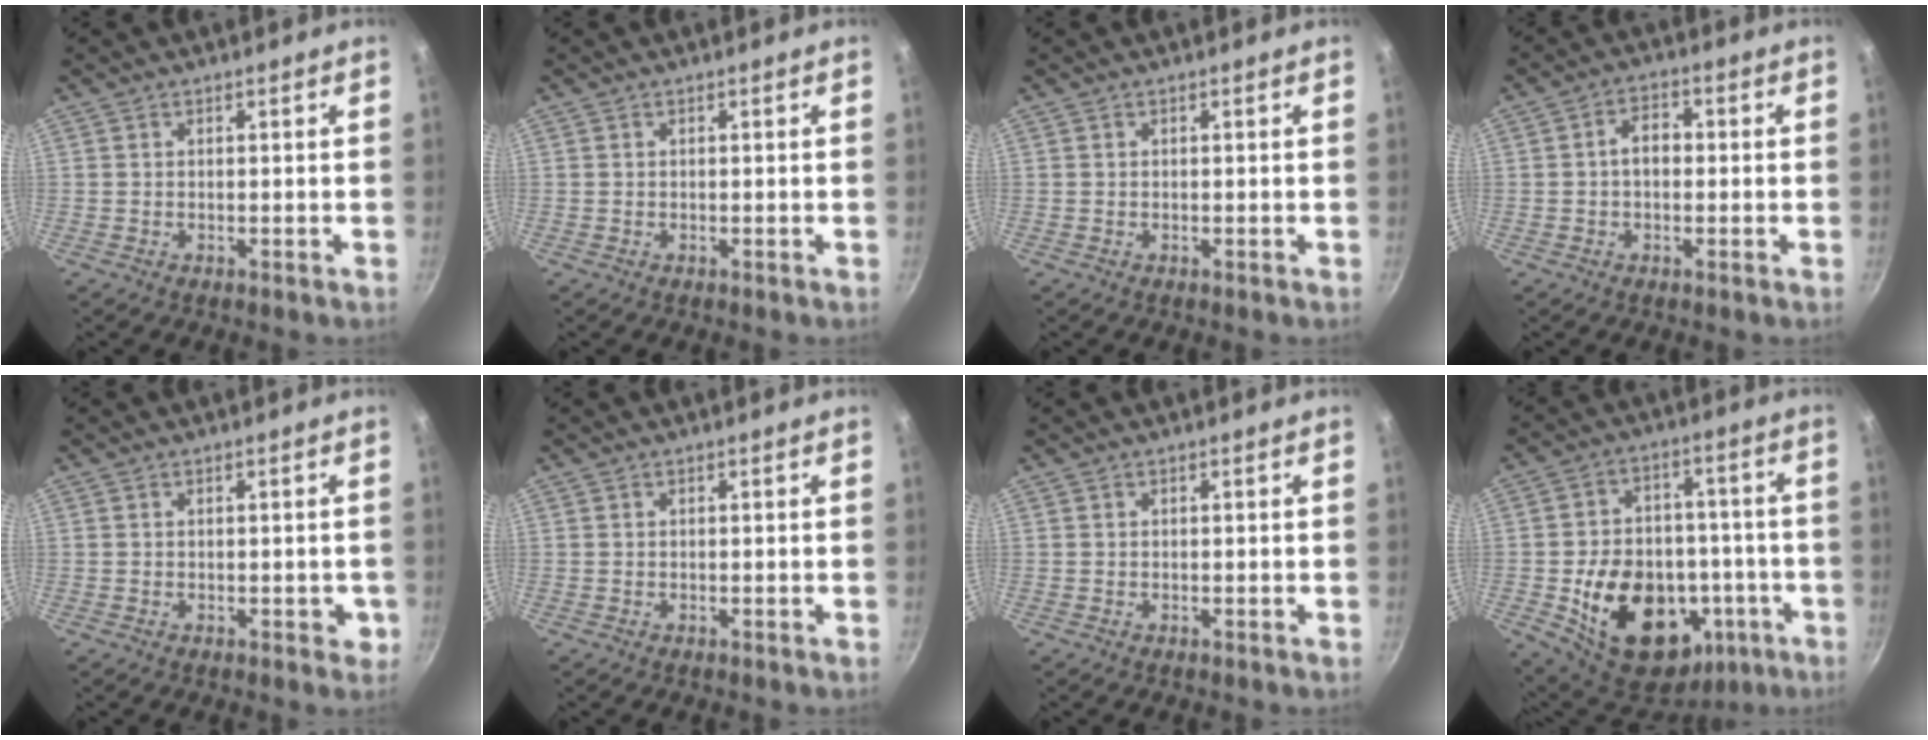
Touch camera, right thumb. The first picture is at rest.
{"total": 0.0}
{"total": 0.0}
{"total": 4.6, "force": [-0.1, 3.2, 3.4], "torque": [-0.035, 0.017, -0.007]}
{"total": 2.3, "force": [-0.5, 1.5, 1.6], "torque": [-0.007, 0.005, -0.006]}
{"total": 0.0}
{"total": 0.0}
{"total": 24.6, "force": [-7.4, 17.4, 15.8], "torque": [-0.219, 0.044, -0.084]}